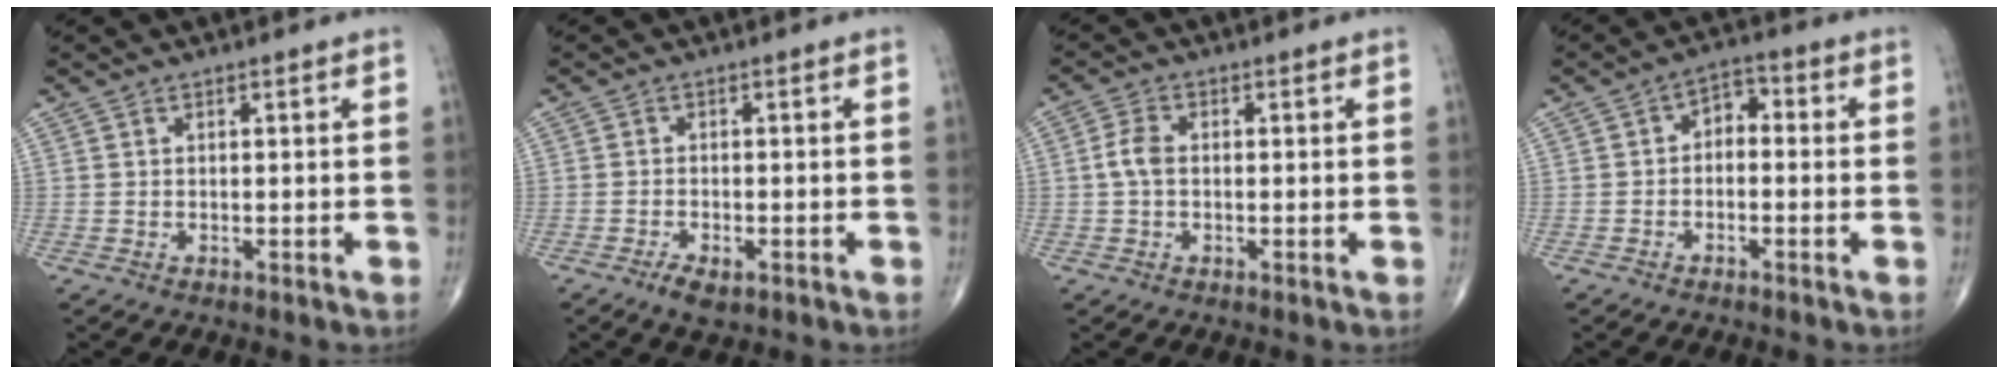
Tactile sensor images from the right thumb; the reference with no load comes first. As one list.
[{"total": 3.1, "force": [-1.8, 1.4, 2.2], "torque": [-0.040, 0.001, -0.030]}, {"total": 3.5, "force": [-0.1, 2.2, 2.7], "torque": [-0.057, 0.008, -0.008]}, {"total": 4.2, "force": [-0.6, 2.8, 3.1], "torque": [-0.027, 0.028, -0.023]}]